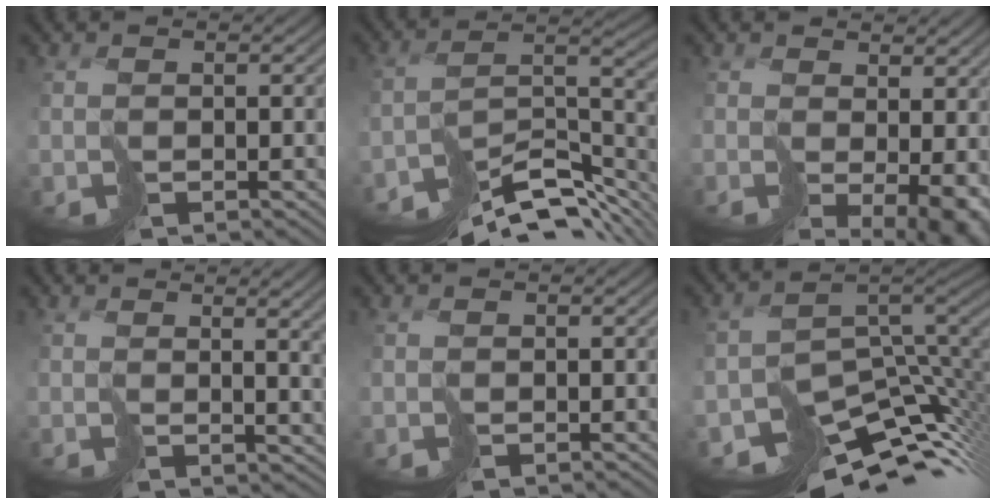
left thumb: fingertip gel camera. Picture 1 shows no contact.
{"total": 11.6, "force": [-9.6, 3.0, 5.9], "torque": [-0.102, -0.008, -0.145]}
{"total": 7.2, "force": [-1.1, 3.2, 6.3], "torque": [-0.111, -0.031, 0.006]}
{"total": 6.6, "force": [2.1, 1.5, 6.0], "torque": [-0.068, 0.008, 0.042]}
{"total": 0.0}
{"total": 10.8, "force": [-6.6, 4.9, 7.0], "torque": [-0.141, -0.039, -0.075]}